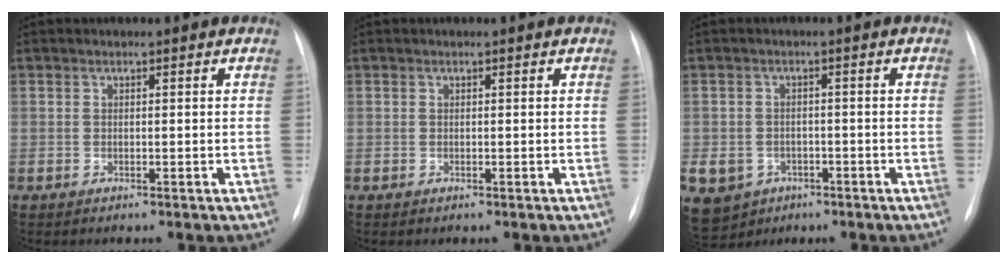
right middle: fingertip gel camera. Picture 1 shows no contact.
{"total": 0.0}
{"total": 9.9, "force": [-4.7, 8.1, 2.9], "torque": [-0.082, 0.006, -0.063]}